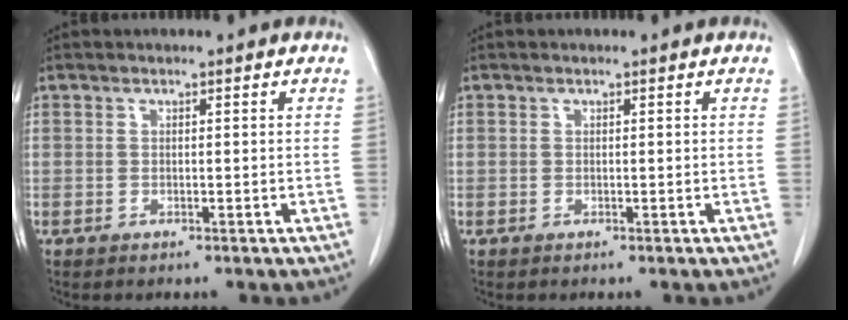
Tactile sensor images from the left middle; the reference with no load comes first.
{"total": 0.0}